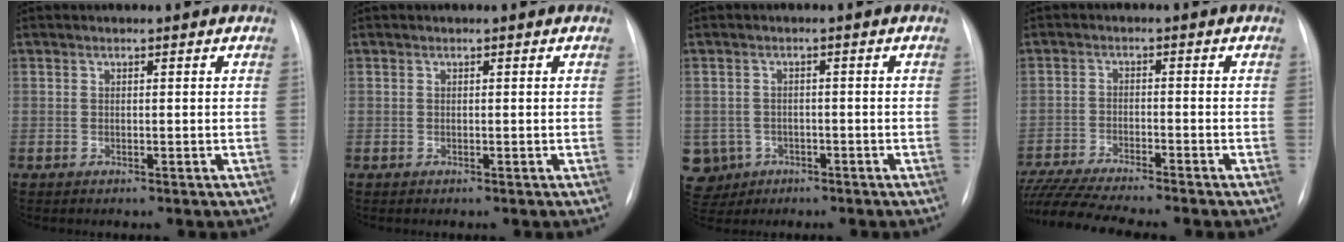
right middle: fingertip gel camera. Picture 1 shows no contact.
{"total": 0.0}
{"total": 6.6, "force": [-2.6, 6.0, 0.5], "torque": [-0.022, 0.009, -0.035]}
{"total": 12.5, "force": [-11.2, -0.1, 5.7], "torque": [-0.098, -0.016, -0.186]}